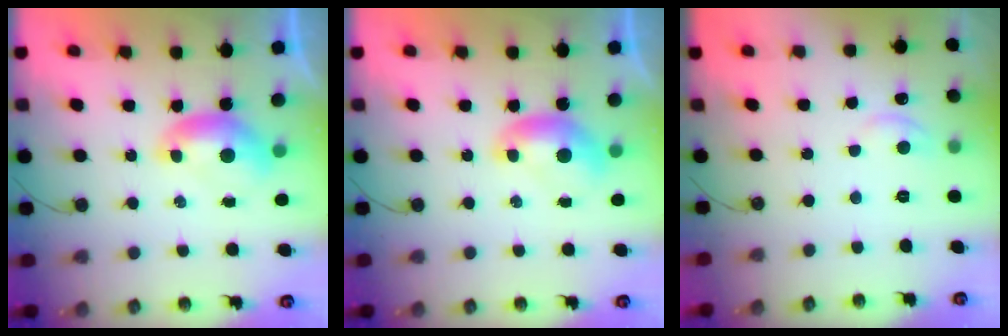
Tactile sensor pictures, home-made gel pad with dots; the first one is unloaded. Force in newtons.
{"total": 0.0}
{"total": 0.8, "press": 0.3, "slide": 0.7}